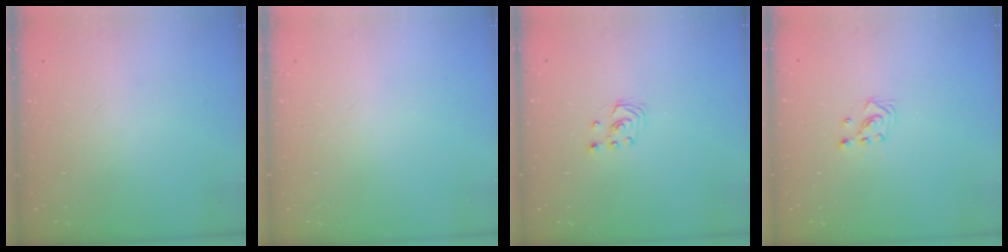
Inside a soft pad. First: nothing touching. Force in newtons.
{"total": 0.0}
{"total": 1.9, "press": 1.9, "slide": 0.2}
{"total": 3.2, "press": 3.2, "slide": 0.4}